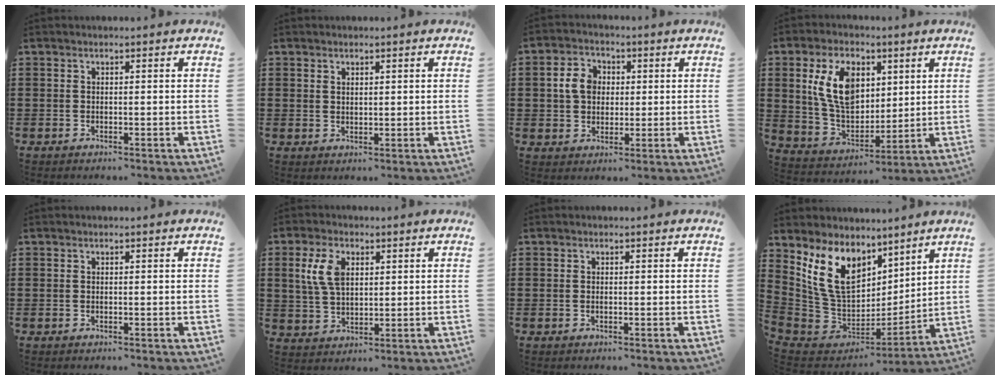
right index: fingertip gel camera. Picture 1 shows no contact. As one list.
[{"total": 1.1, "force": [0.9, 0.4, 0.3], "torque": [-0.006, 0.001, 0.018]}, {"total": 5.0, "force": [0.4, 4.1, 2.8], "torque": [-0.075, 0.011, 0.002]}, {"total": 11.0, "force": [3.3, 7.1, 7.7], "torque": [-0.181, 0.017, 0.062]}, {"total": 0.0}, {"total": 6.2, "force": [2.0, 3.5, 4.6], "torque": [-0.111, 0.008, 0.033]}, {"total": 0.0}, {"total": 13.2, "force": [6.3, 9.0, 7.3], "torque": [-0.195, -0.016, 0.126]}]